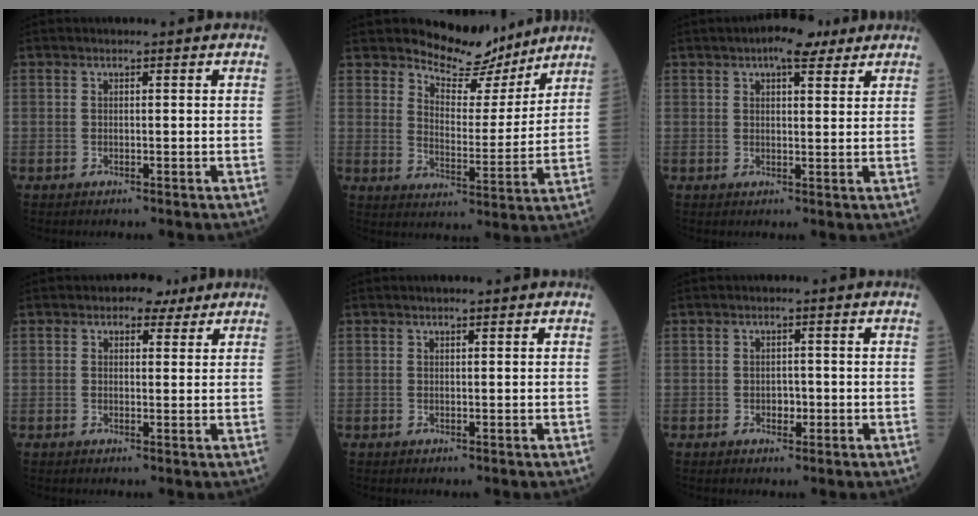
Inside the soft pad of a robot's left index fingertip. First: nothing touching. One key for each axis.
{"total": 9.2, "fx": 8.6, "fy": 2.9, "fz": 1.8, "tx": -0.030, "ty": -0.017, "tz": 0.131}
{"total": 5.4, "fx": 3.7, "fy": 1.9, "fz": 3.5, "tx": -0.055, "ty": 0.018, "tz": 0.052}
{"total": 3.0, "fx": 2.1, "fy": 1.8, "fz": 1.1, "tx": -0.013, "ty": 0.011, "tz": 0.027}
{"total": 1.0, "fx": 0.8, "fy": 0.2, "fz": 0.7, "tx": -0.011, "ty": 0.005, "tz": 0.012}
{"total": 1.6, "fx": -0.5, "fy": 1.1, "fz": 1.0, "tx": -0.014, "ty": 0.003, "tz": -0.005}